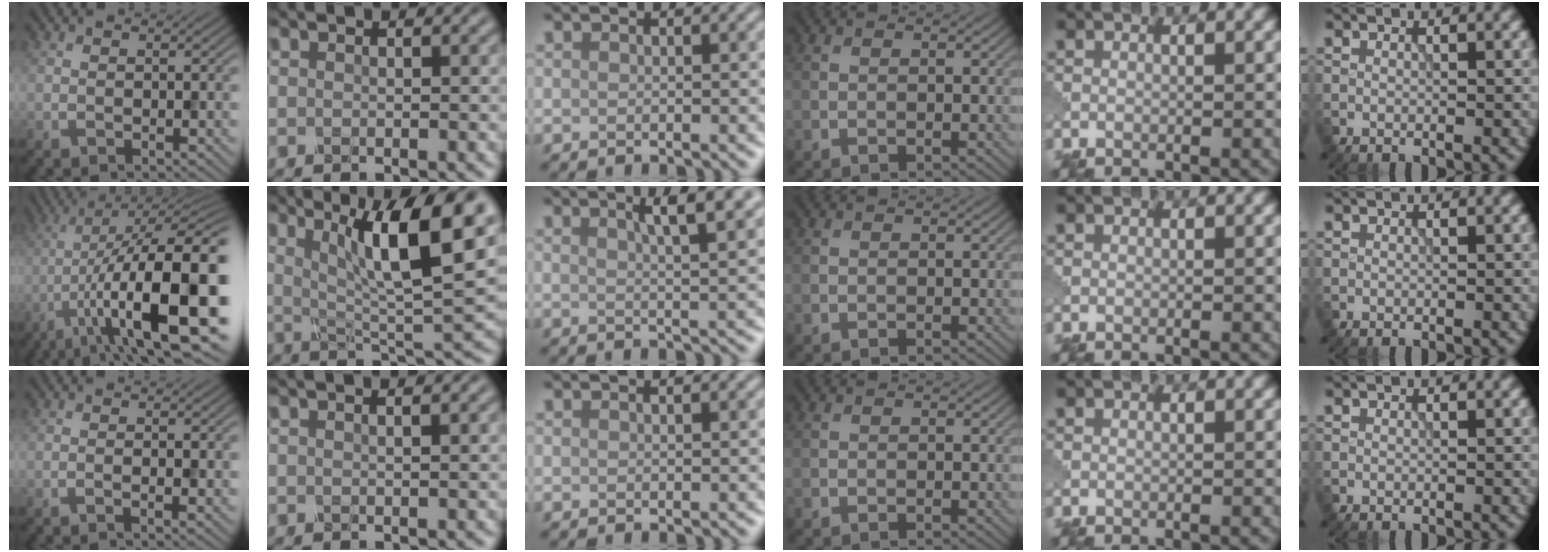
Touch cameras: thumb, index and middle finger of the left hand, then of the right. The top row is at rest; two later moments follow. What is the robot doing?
{"motion": "shake", "object": "plastic piggy bank"}